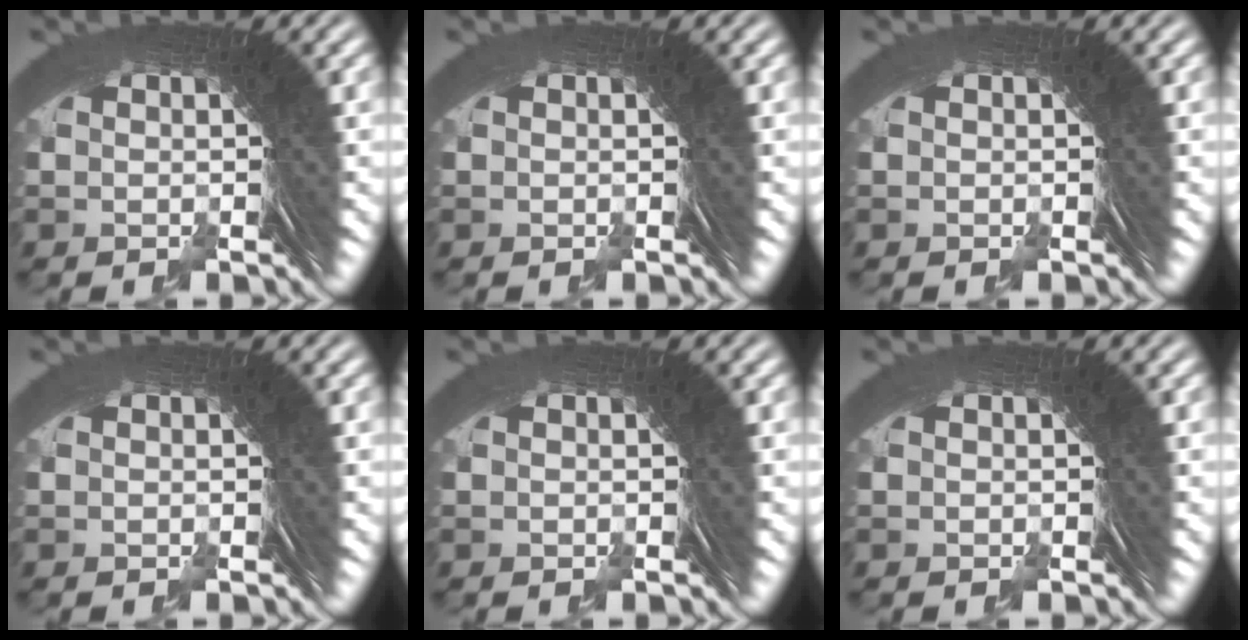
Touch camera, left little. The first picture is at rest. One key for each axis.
{"total": 0.0}
{"total": 0.0}
{"total": 0.0}
{"total": 0.0}
{"total": 0.0}